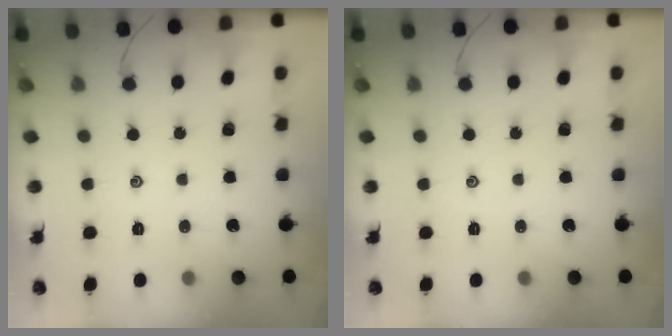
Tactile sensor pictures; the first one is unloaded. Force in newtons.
{"total": 0.0}